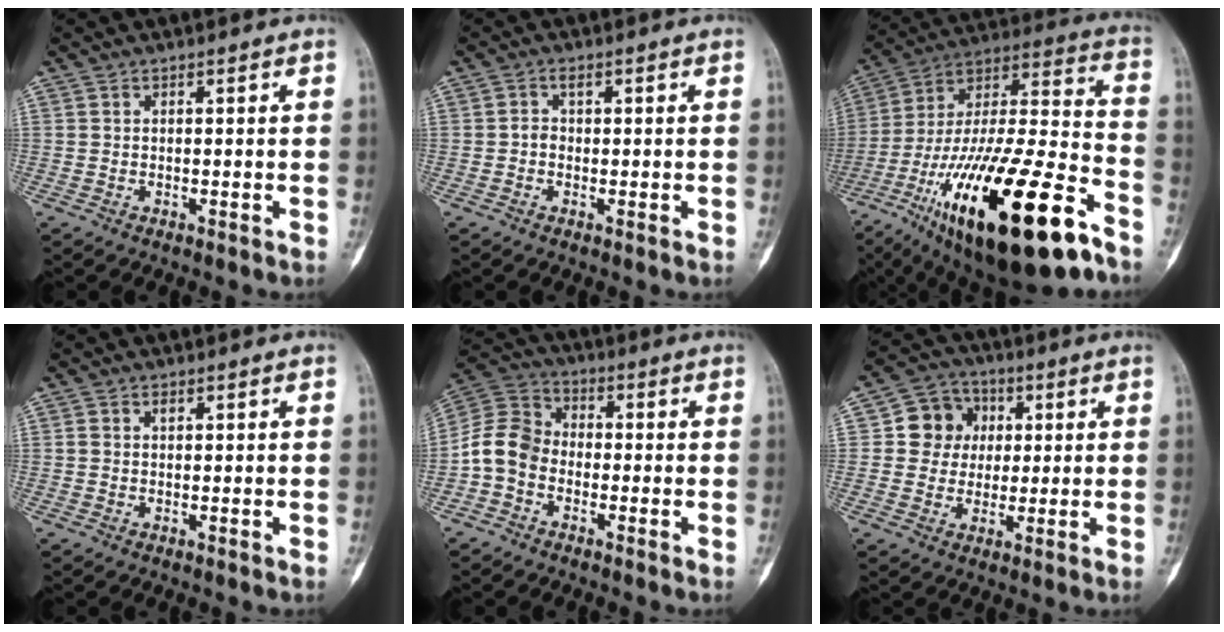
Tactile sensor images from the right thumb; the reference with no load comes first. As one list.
[{"total": 1.5, "force": [0.1, 1.3, 0.8], "torque": [-0.010, 0.008, -0.003]}, {"total": 35.3, "force": [-18.0, 10.8, 28.4], "torque": [-0.484, 0.054, -0.294]}, {"total": 0.9, "force": [0.3, 0.6, 0.6], "torque": [-0.010, 0.000, 0.006]}, {"total": 8.7, "force": [-2.4, 6.9, 4.7], "torque": [-0.082, 0.030, -0.061]}, {"total": 8.9, "force": [1.5, 8.2, 3.0], "torque": [-0.005, 0.007, 0.019]}]